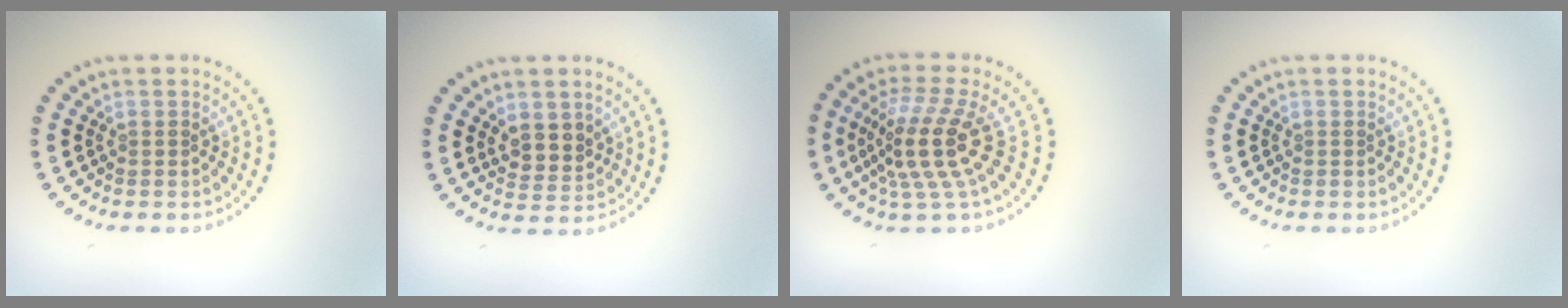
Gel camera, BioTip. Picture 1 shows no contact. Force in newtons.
{"total": 2.4, "press": 2.2, "slide": 1.1}
{"total": 5.1, "press": 3.7, "slide": 3.5}
{"total": 0.0}